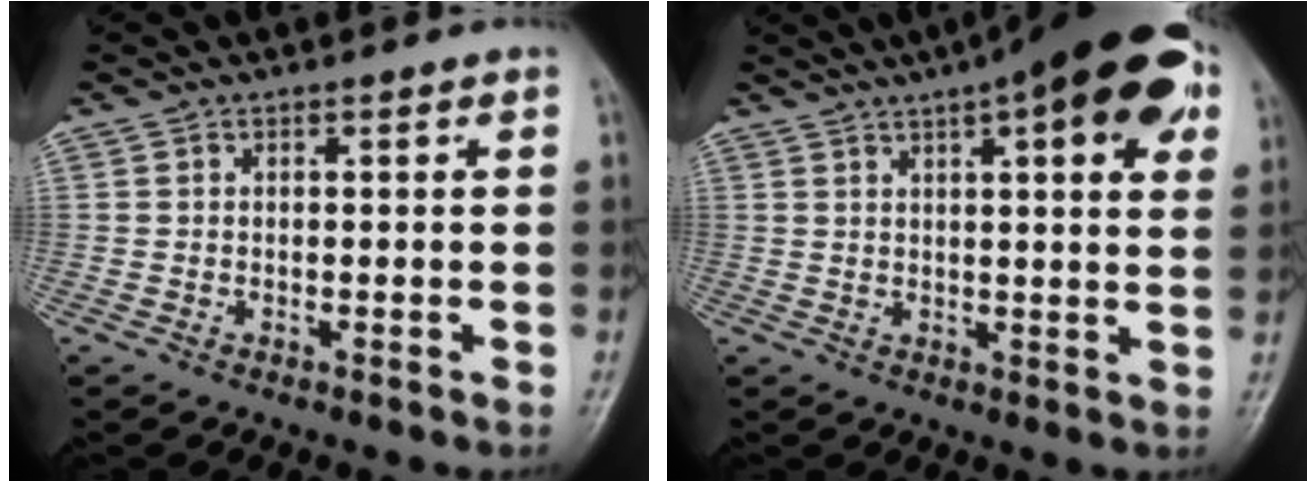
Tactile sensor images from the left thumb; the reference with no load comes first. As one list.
[{"total": 19.5, "force": [9.5, 5.7, 16.0], "torque": [-0.207, 0.007, 0.127]}]